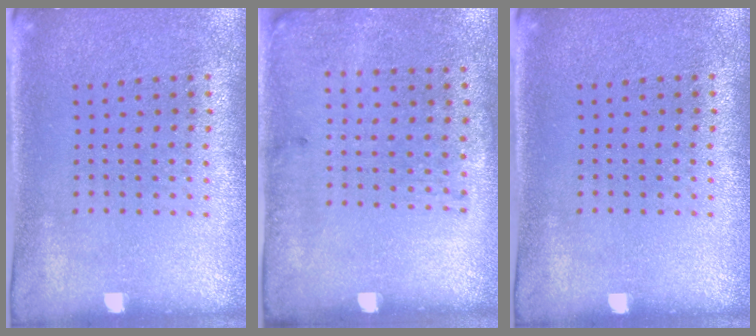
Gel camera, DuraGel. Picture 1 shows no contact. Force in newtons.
{"total": 1.8, "press": 1.2, "slide": 1.3}
{"total": 0.0}